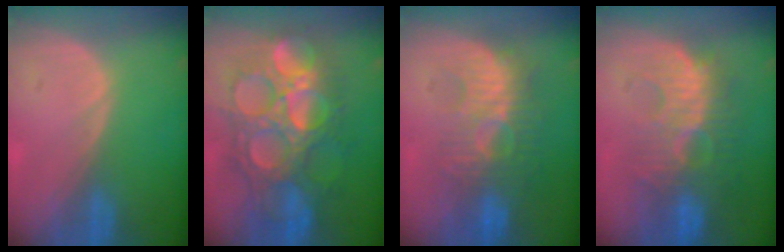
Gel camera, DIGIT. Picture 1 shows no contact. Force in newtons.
{"total": 13.5, "press": 13.4, "slide": 1.6}
{"total": 9.4, "press": 8.9, "slide": 2.9}
{"total": 10.4, "press": 9.8, "slide": 3.4}